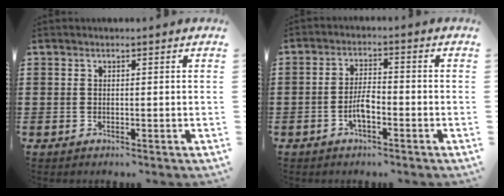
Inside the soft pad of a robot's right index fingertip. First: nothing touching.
{"total": 4.2, "force": [-1.7, 1.4, 3.6], "torque": [-0.084, 0.000, -0.038]}